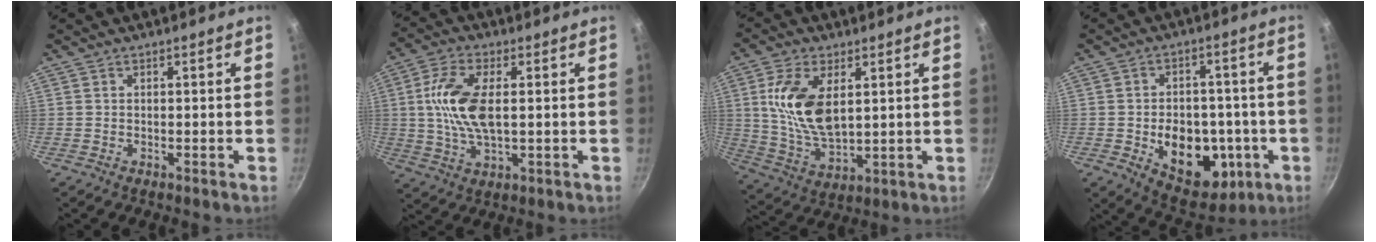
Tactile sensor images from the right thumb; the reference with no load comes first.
{"total": 11.7, "force": [1.1, 5.5, 10.2], "torque": [-0.202, 0.006, 0.017]}
{"total": 13.8, "force": [3.3, 7.2, 11.3], "torque": [-0.212, -0.018, 0.071]}
{"total": 16.1, "force": [-3.3, 11.3, 10.9], "torque": [-0.113, 0.007, -0.030]}